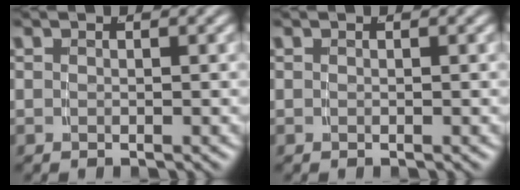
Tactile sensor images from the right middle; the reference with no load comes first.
{"total": 0.0}